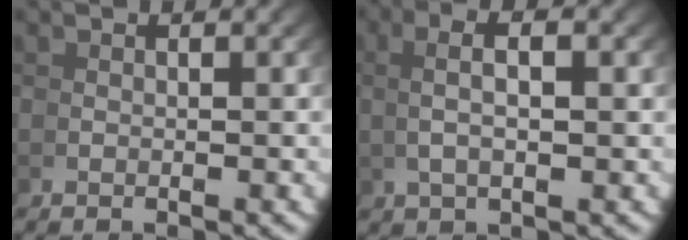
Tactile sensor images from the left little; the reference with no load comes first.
{"total": 3.3, "force": [1.5, 0.6, 2.9], "torque": [-0.048, 0.015, 0.028]}